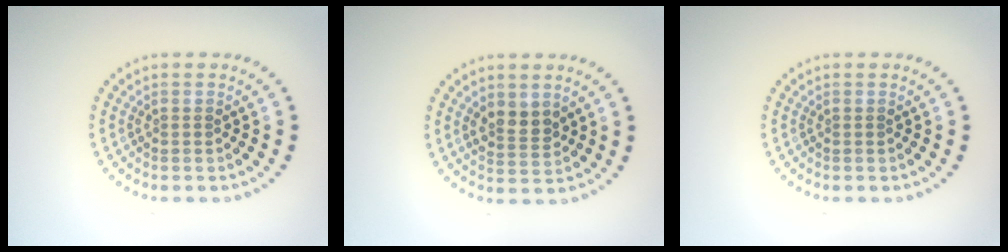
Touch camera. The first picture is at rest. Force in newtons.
{"total": 2.4, "press": 2.3, "slide": 0.9}
{"total": 0.0}